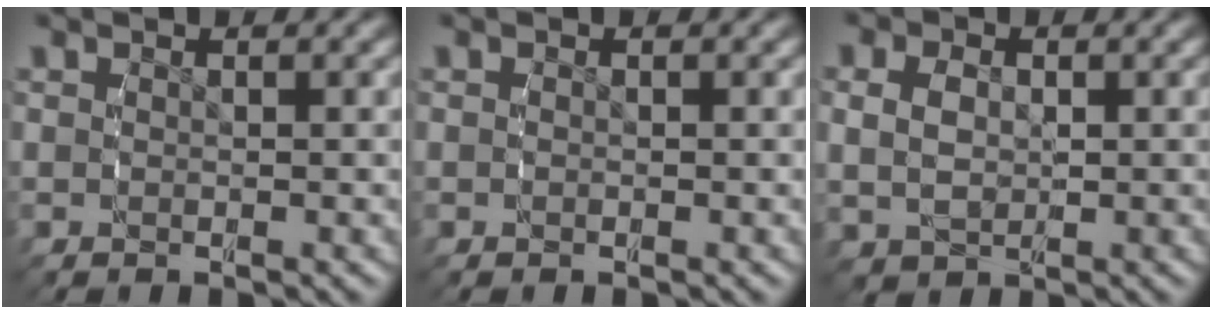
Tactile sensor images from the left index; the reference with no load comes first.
{"total": 0.0}
{"total": 3.4, "force": [0.4, 2.7, 2.1], "torque": [-0.052, -0.016, 0.020]}